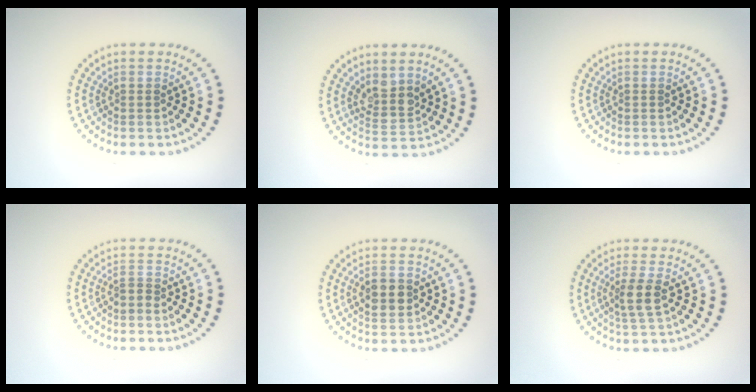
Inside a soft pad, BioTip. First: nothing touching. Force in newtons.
{"total": 2.6, "press": 2.2, "slide": 1.5}
{"total": 0.0}
{"total": 0.8, "press": 0.5, "slide": 0.6}
{"total": 3.0, "press": 3.0, "slide": 0.0}
{"total": 2.5, "press": 2.1, "slide": 1.3}